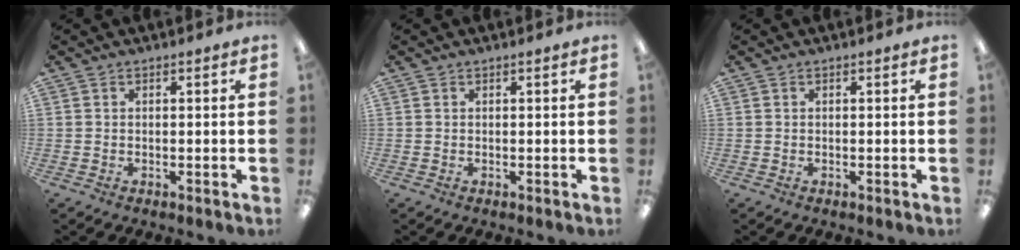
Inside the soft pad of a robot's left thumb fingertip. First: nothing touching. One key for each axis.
{"total": 0.0}
{"total": 0.0}